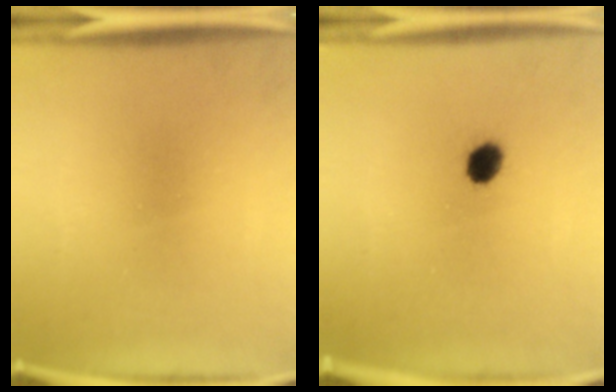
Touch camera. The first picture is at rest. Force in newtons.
{"total": 4.0}